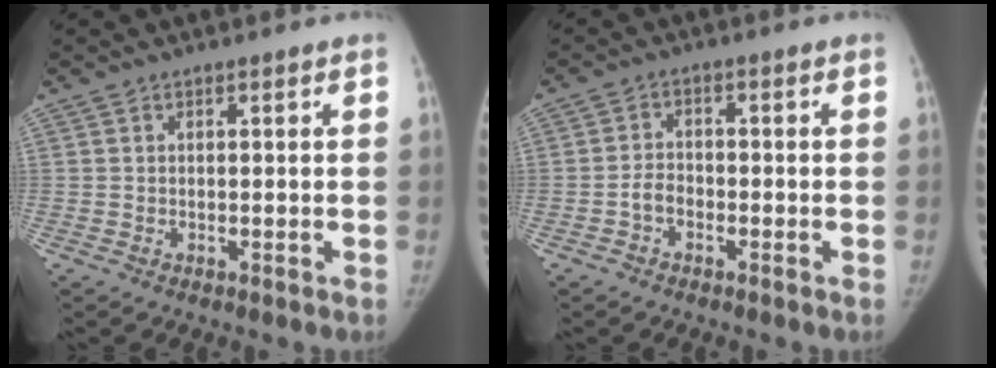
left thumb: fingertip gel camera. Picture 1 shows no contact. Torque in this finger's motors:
{"motor_torque": [-0.18, 0.16, 0.35, 0.19, -0.01]}